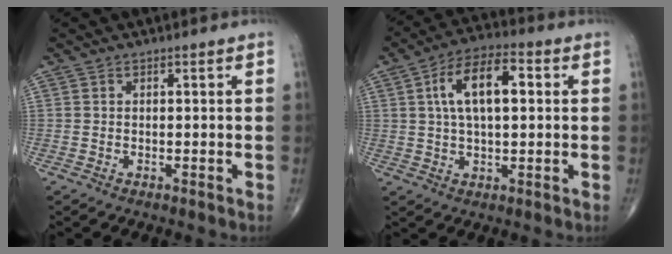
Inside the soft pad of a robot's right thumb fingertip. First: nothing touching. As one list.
[{"total": 11.8, "force": [2.5, 5.6, 10.1], "torque": [-0.173, 0.019, 0.039]}]